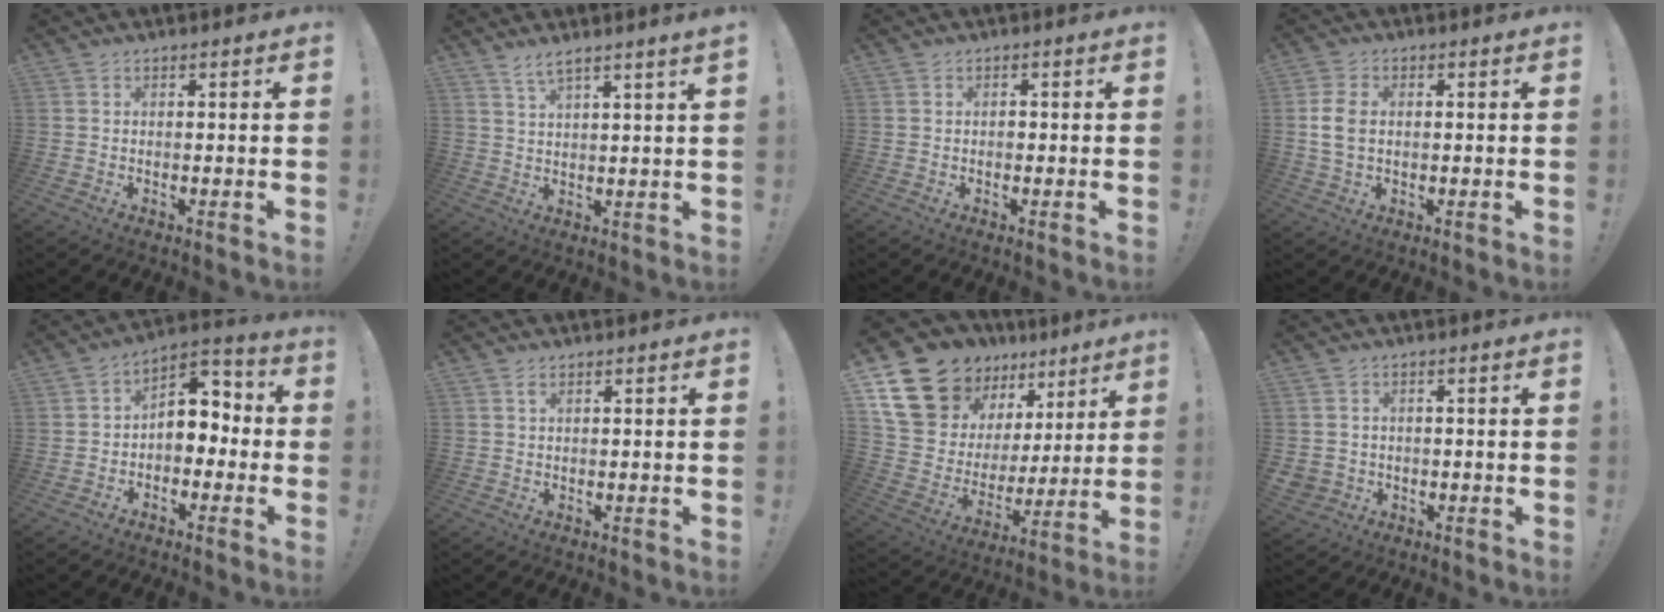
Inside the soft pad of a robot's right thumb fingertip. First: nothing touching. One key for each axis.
{"total": 4.4, "fx": 3.3, "fy": -0.6, "fz": 2.8, "tx": -0.051, "ty": -0.016, "tz": 0.055}
{"total": 0.8, "fx": -0.5, "fy": 0.6, "fz": 0.1, "tx": -0.008, "ty": 0.003, "tz": -0.009}
{"total": 5.9, "fx": 0.4, "fy": 4.0, "fz": 4.3, "tx": -0.093, "ty": 0.005, "tz": 0.005}
{"total": 8.0, "fx": -0.6, "fy": 6.4, "fz": 4.7, "tx": -0.059, "ty": 0.005, "tz": -0.005}
{"total": 1.2, "fx": 0.5, "fy": 0.4, "fz": 1.1, "tx": -0.022, "ty": 0.001, "tz": 0.008}
{"total": 19.1, "fx": 14.2, "fy": 10.9, "fz": 6.7, "tx": -0.117, "ty": -0.102, "tz": 0.285}
{"total": 2.8, "fx": -0.3, "fy": 2.7, "fz": 0.8, "tx": -0.016, "ty": 0.004, "tz": -0.002}